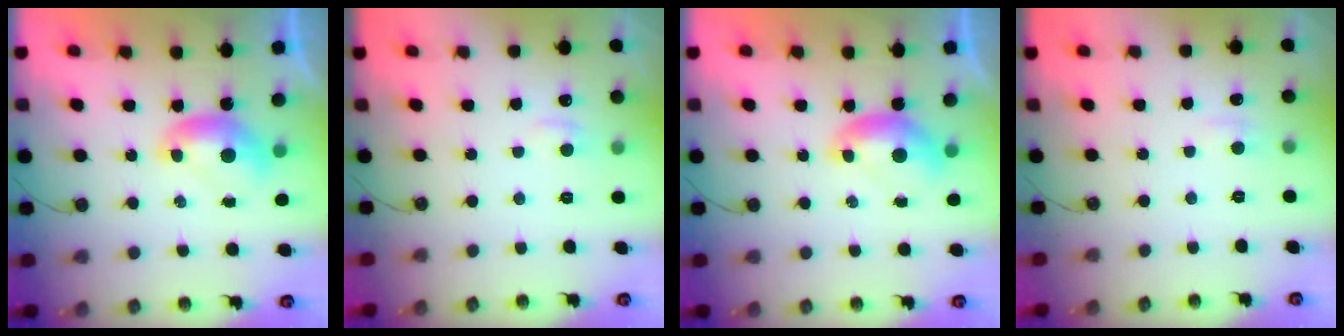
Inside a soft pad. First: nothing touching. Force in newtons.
{"total": 0.8, "press": 0.1, "slide": 0.8}
{"total": 0.0}
{"total": 1.6, "press": 1.6, "slide": 0.4}